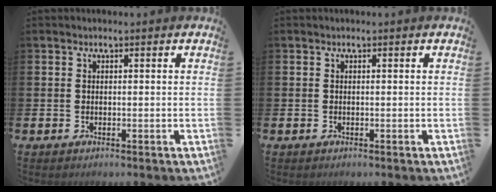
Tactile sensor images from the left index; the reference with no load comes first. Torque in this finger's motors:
{"motor_torque": [0.00, 0.00, 0.00, 0.00]}